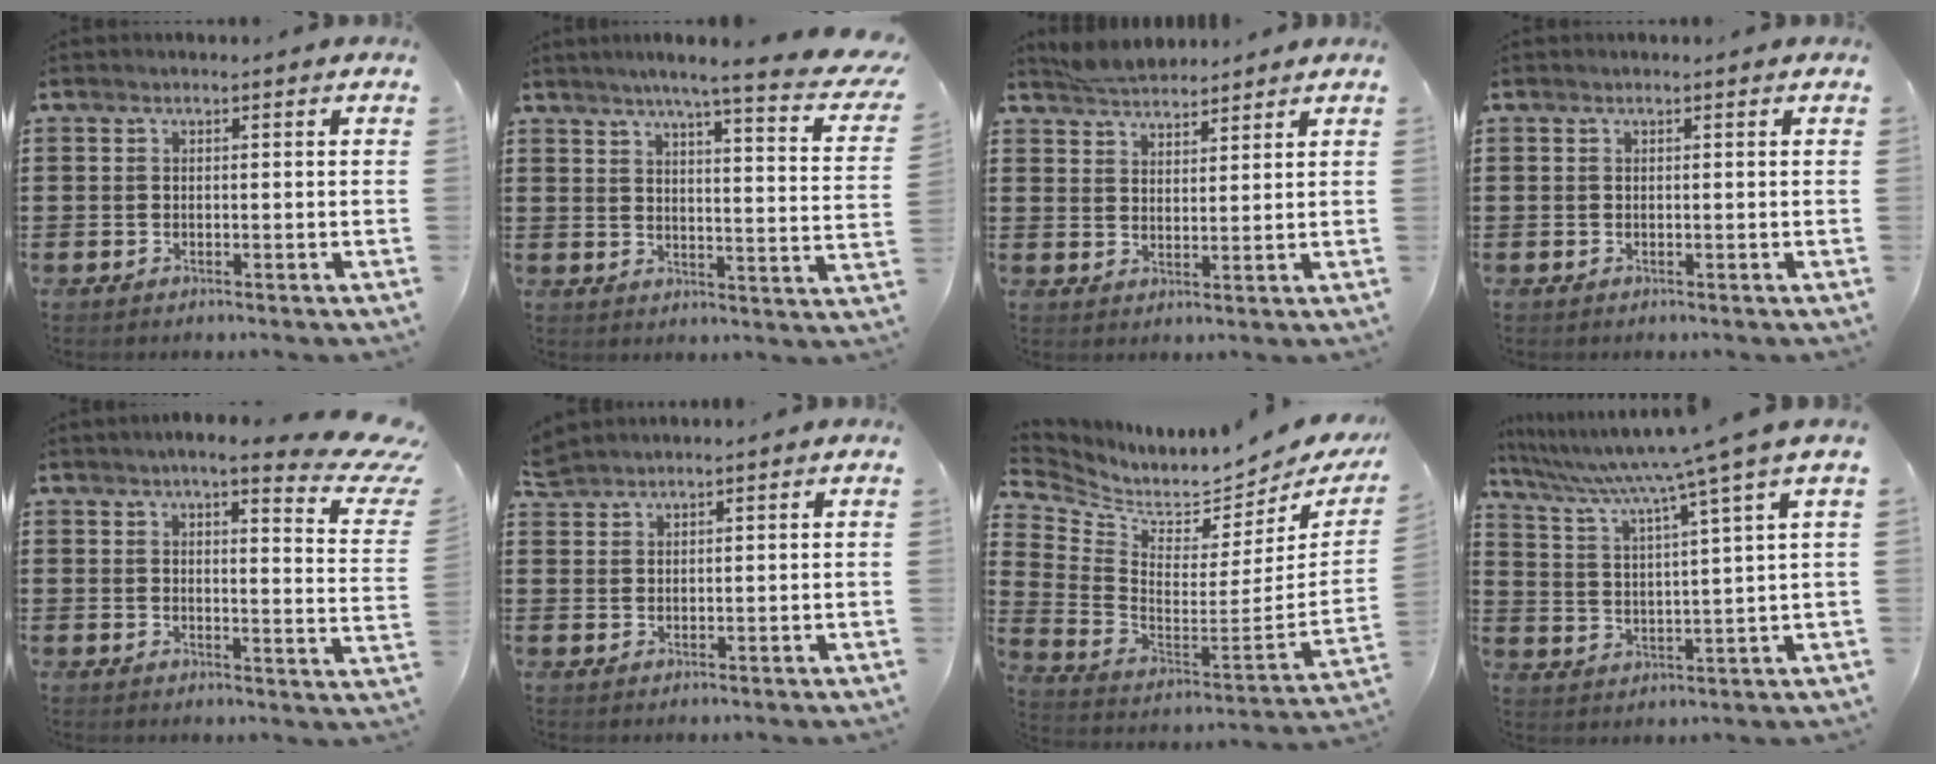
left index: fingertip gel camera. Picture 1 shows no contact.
{"total": 6.2, "force": [4.9, -0.5, 3.8], "torque": [-0.077, -0.037, 0.074]}
{"total": 4.1, "force": [4.0, 0.9, 0.3], "torque": [-0.020, -0.007, 0.078]}
{"total": 0.0}
{"total": 6.9, "force": [5.4, 1.1, 4.2], "torque": [-0.077, -0.027, 0.088]}
{"total": 2.2, "force": [2.2, 0.2, 0.0], "torque": [-0.007, -0.001, 0.046]}
{"total": 4.7, "force": [3.5, 2.1, 2.3], "torque": [-0.071, -0.048, 0.054]}
{"total": 7.2, "force": [5.6, -1.7, 4.2], "torque": [-0.106, -0.046, 0.084]}